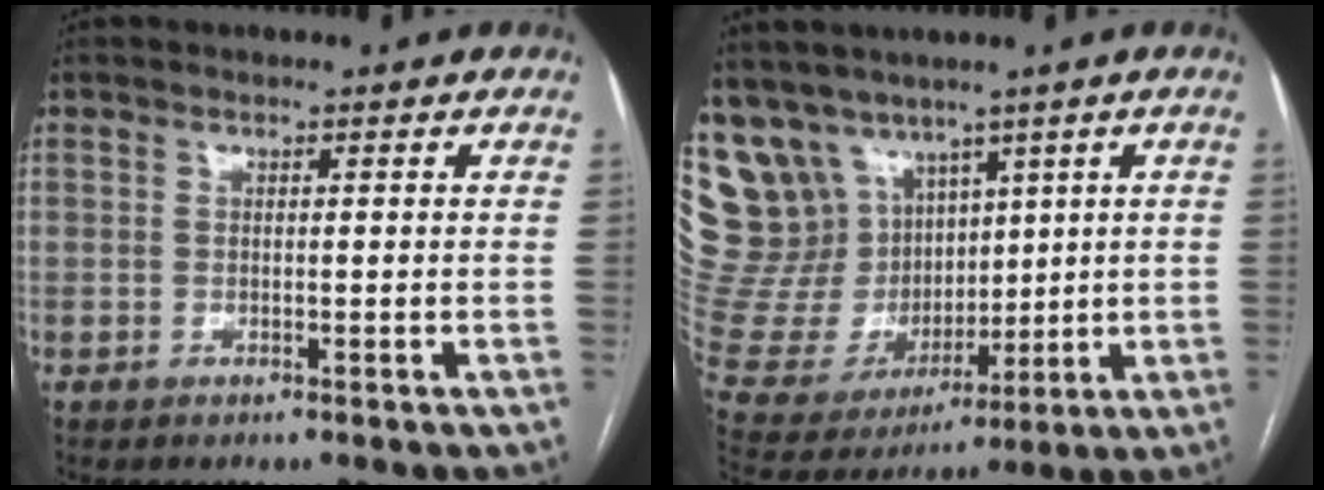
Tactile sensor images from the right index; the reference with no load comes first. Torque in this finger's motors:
{"motor_torque": [-0.53, 0.83, 0.08, -0.01]}